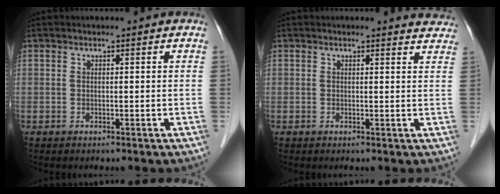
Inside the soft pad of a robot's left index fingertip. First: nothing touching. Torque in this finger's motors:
{"motor_torque": [0.97, -1.17, 0.08, 0.00]}